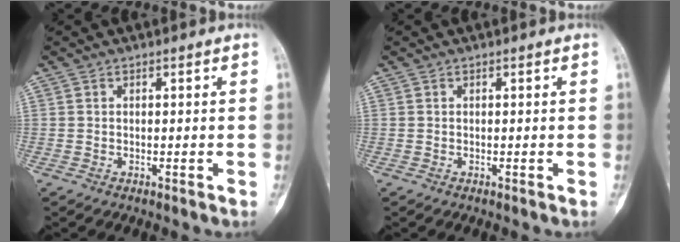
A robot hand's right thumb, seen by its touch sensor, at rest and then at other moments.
{"total": 0.0}